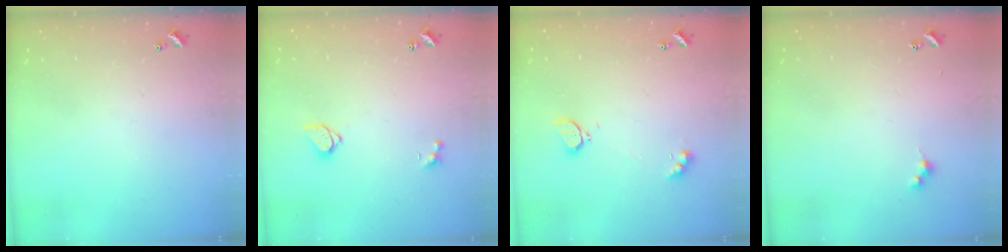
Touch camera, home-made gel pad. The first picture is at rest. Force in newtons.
{"total": 1.6, "press": 1.5, "slide": 0.3}
{"total": 2.8, "press": 2.7, "slide": 0.6}
{"total": 2.6, "press": 2.6, "slide": 0.5}